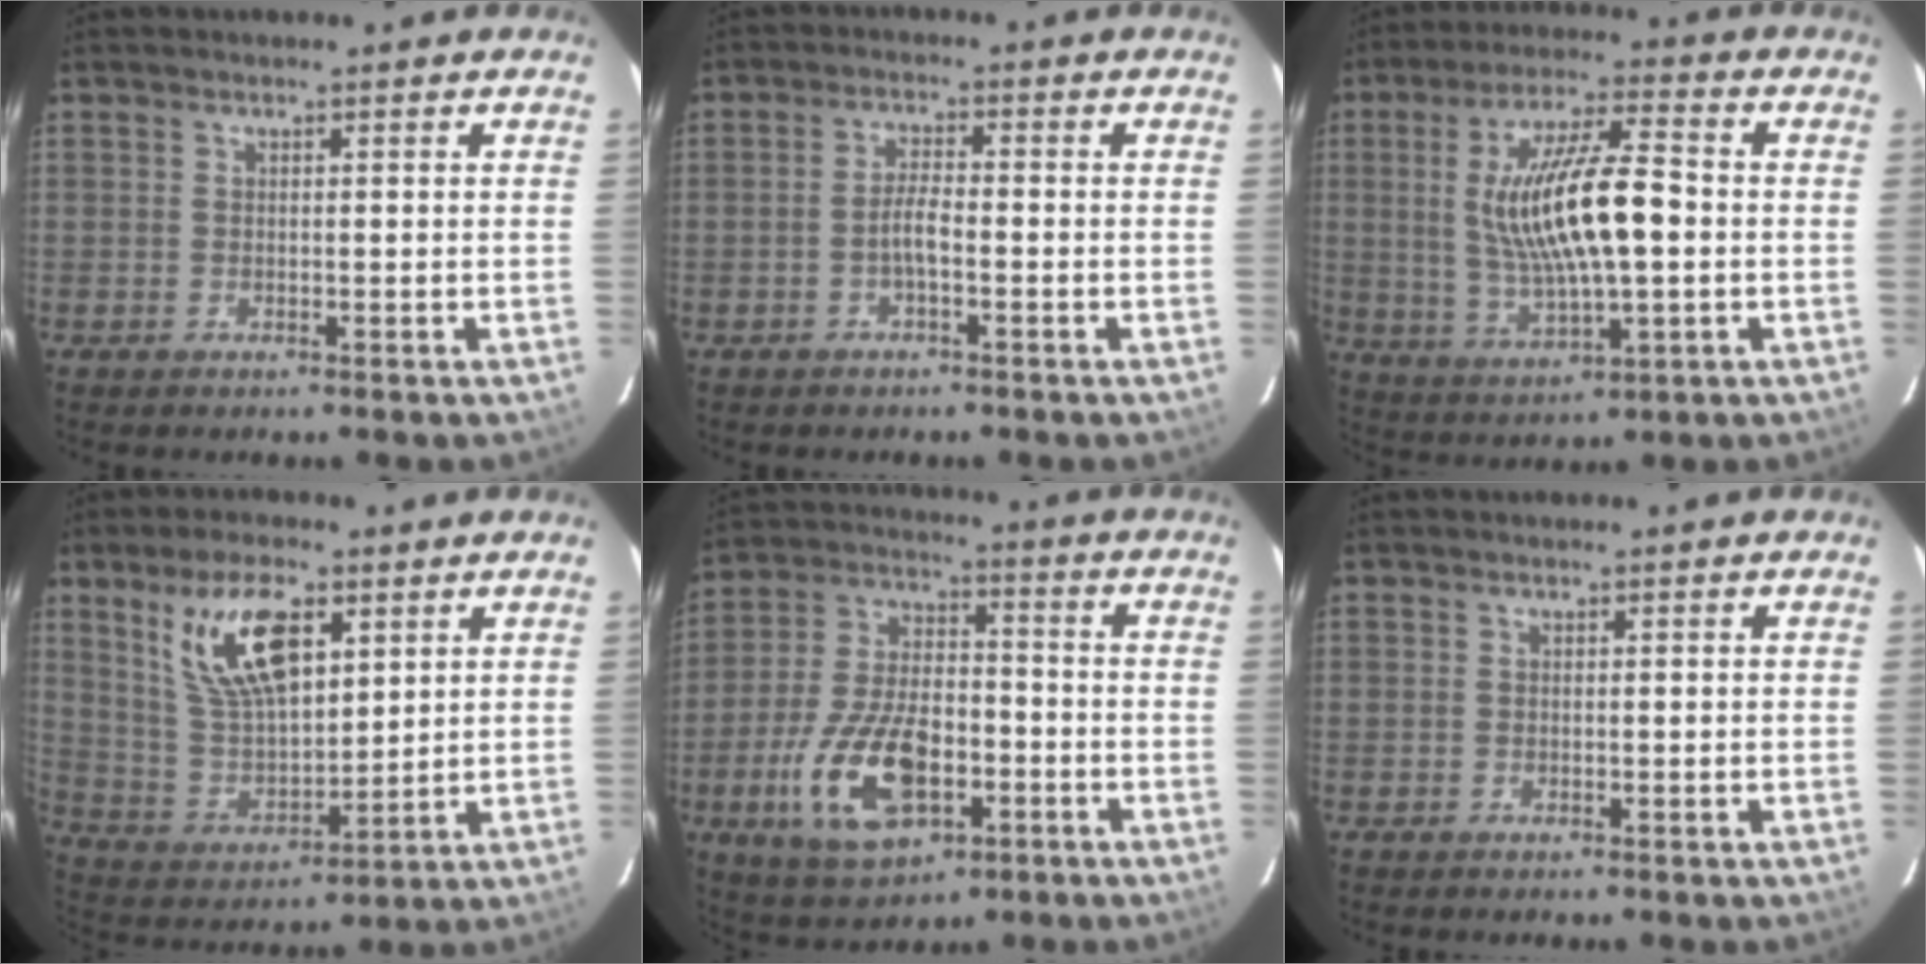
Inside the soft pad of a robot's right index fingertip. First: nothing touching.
{"total": 2.9, "force": [-1.3, 0.6, 2.5], "torque": [-0.052, 0.005, -0.025]}
{"total": 15.6, "force": [0.3, 4.4, 15.0], "torque": [-0.282, 0.001, 0.016]}
{"total": 14.1, "force": [6.8, 6.2, 10.7], "torque": [-0.200, 0.007, 0.141]}
{"total": 16.9, "force": [-6.2, 8.7, 13.1], "torque": [-0.277, -0.003, -0.100]}
{"total": 0.0}